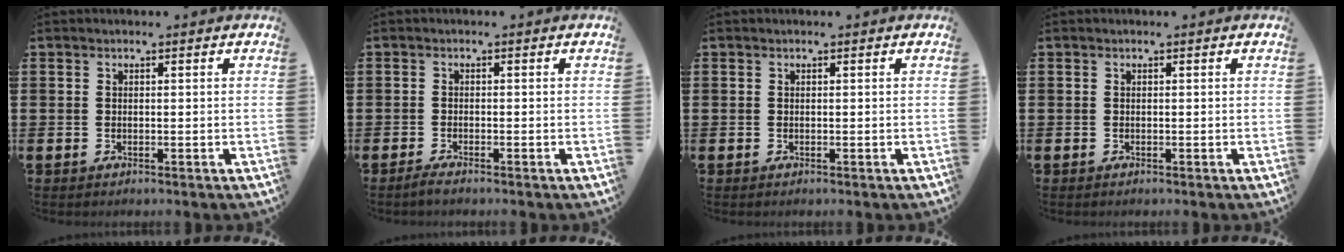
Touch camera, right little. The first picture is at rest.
{"total": 0.9, "force": [-0.6, 0.1, 0.7], "torque": [-0.012, -0.003, -0.011]}
{"total": 0.0}
{"total": 0.0}